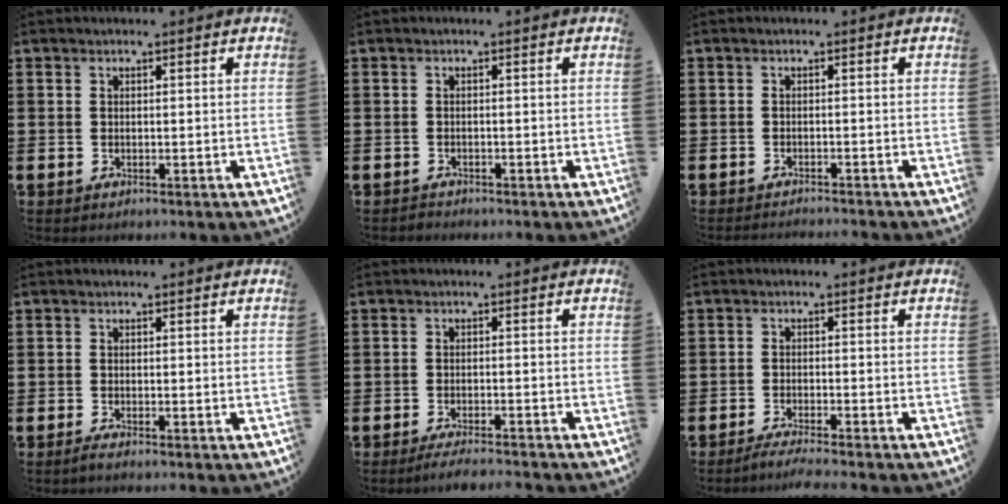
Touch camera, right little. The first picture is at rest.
{"total": 0.8, "force": [-0.8, 0.1, -0.1], "torque": [0.000, 0.001, -0.017]}
{"total": 1.1, "force": [-1.1, -0.2, -0.1], "torque": [0.000, 0.002, -0.024]}
{"total": 0.8, "force": [-0.6, 0.1, 0.6], "torque": [-0.010, -0.003, -0.011]}
{"total": 1.9, "force": [-1.7, -0.1, 0.8], "torque": [-0.014, 0.005, -0.032]}
{"total": 2.3, "force": [-2.1, -0.2, 0.9], "torque": [-0.014, 0.002, -0.040]}